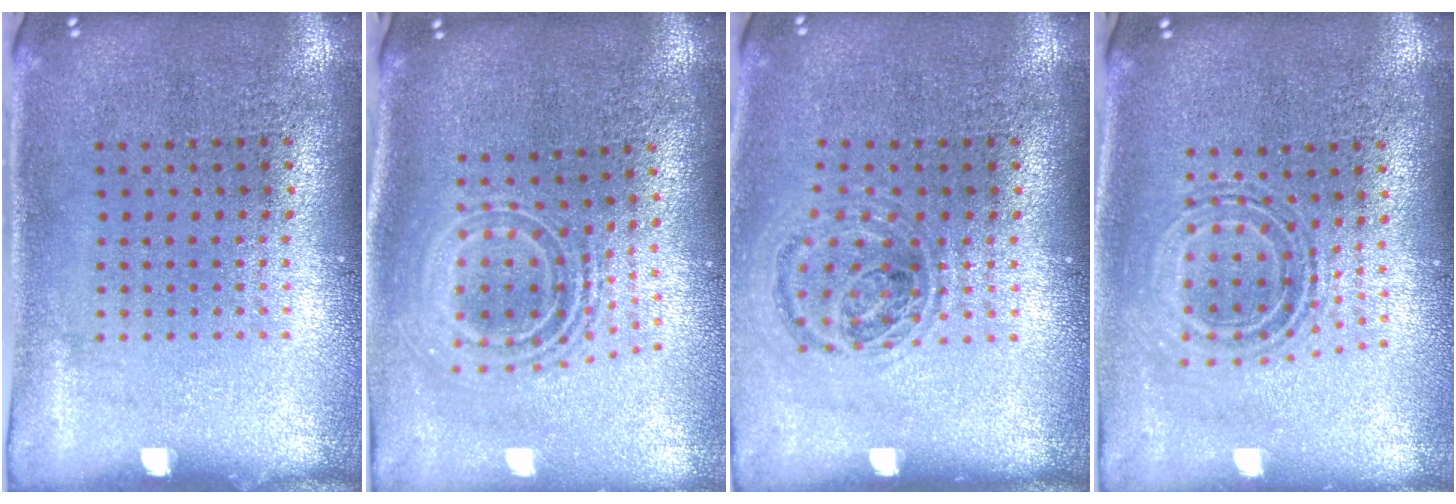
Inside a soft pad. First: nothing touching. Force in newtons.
{"total": 2.2, "press": 1.5, "slide": 1.5}
{"total": 0.9, "press": 0.9, "slide": 0.2}
{"total": 0.8, "press": 0.8, "slide": 0.2}